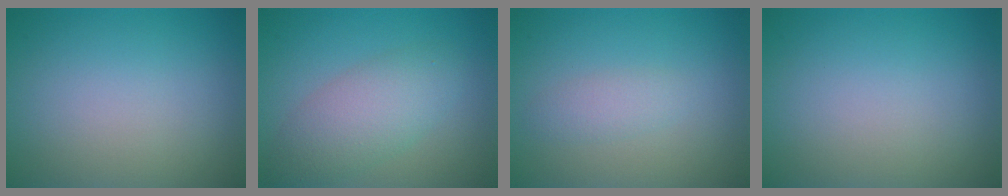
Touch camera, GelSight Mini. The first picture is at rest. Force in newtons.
{"total": 4.4, "press": 4.4, "slide": 0.2}
{"total": 1.4, "press": 1.4, "slide": 0.1}
{"total": 0.0}